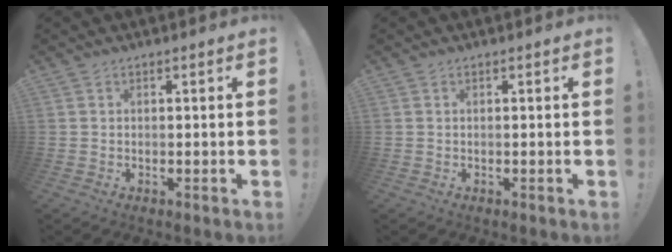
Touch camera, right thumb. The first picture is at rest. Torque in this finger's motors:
{"motor_torque": [-0.02, -0.02, 0.08, -0.02, 0.04]}